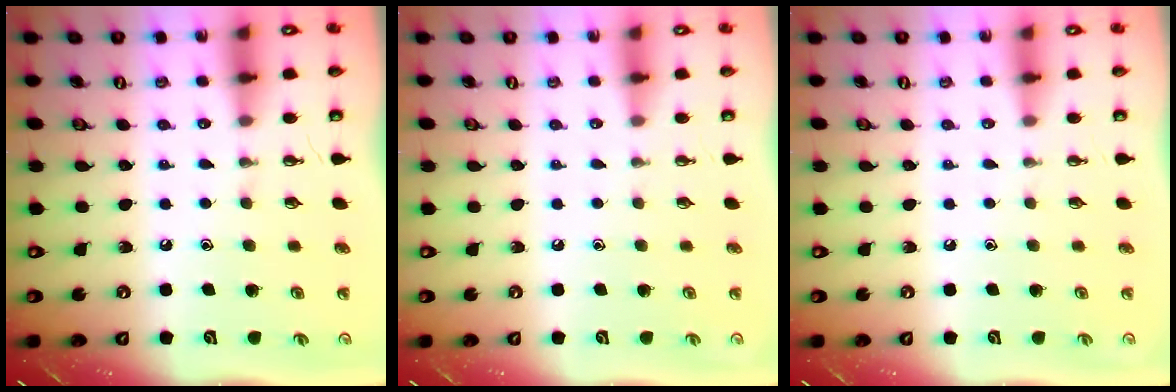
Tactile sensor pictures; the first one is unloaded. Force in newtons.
{"total": 0.0}
{"total": 0.0}